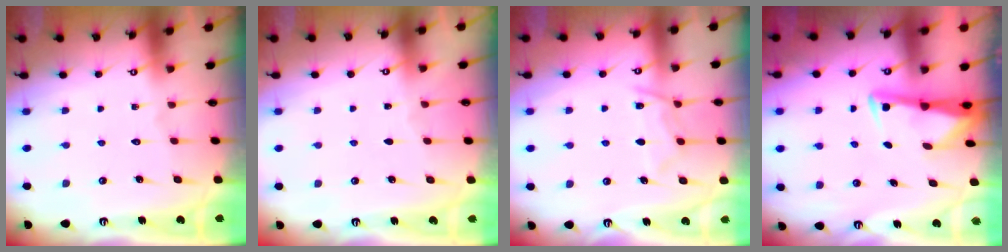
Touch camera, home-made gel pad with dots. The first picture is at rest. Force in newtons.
{"total": 2.3, "press": 2.2, "slide": 0.2}
{"total": 8.1, "press": 8.1, "slide": 0.8}
{"total": 2.9, "press": 2.9, "slide": 0.4}